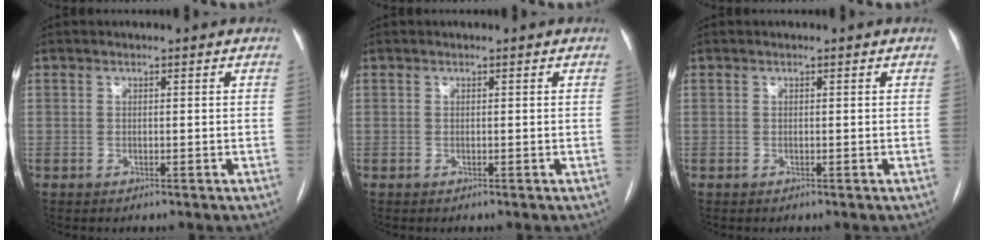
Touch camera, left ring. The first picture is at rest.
{"total": 0.0}
{"total": 0.0}